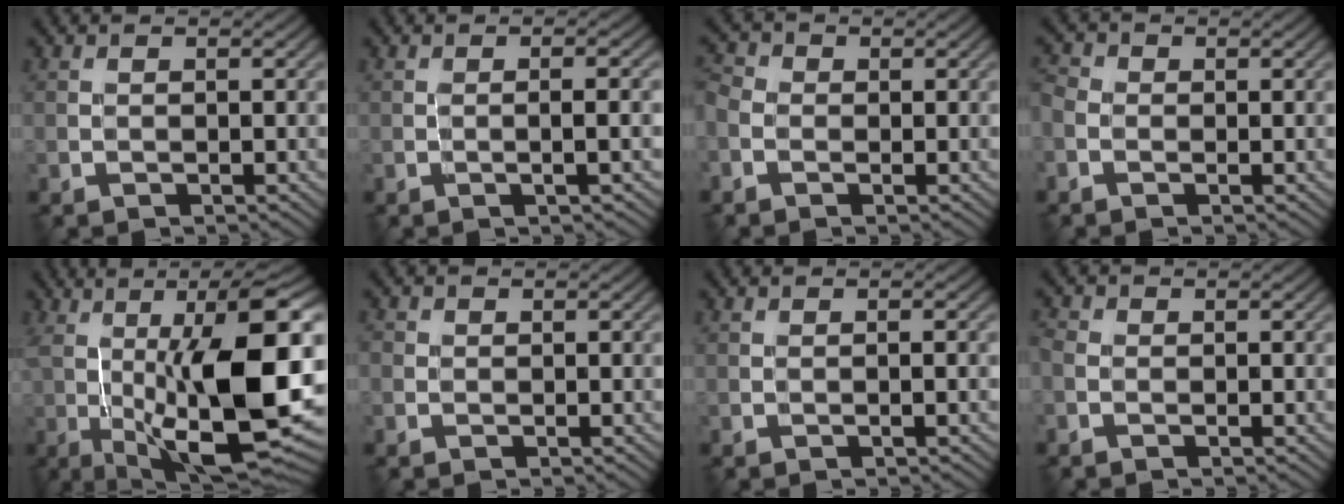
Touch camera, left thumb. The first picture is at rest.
{"total": 2.9, "force": [-0.3, 0.6, 2.8], "torque": [-0.040, 0.007, -0.009]}
{"total": 2.8, "force": [-0.8, 2.1, 1.7], "torque": [-0.043, 0.000, -0.023]}
{"total": 2.3, "force": [-0.7, 1.7, 1.4], "torque": [-0.035, 0.000, -0.021]}
{"total": 17.7, "force": [-0.7, 5.4, 16.8], "torque": [-0.251, 0.012, 0.000]}
{"total": 0.6, "force": [-0.1, 0.5, 0.1], "torque": [0.001, -0.001, -0.002]}
{"total": 1.2, "force": [-0.1, 0.3, 1.2], "torque": [-0.018, 0.002, -0.003]}
{"total": 1.6, "force": [-0.6, 1.1, 1.0], "torque": [-0.019, 0.002, -0.016]}